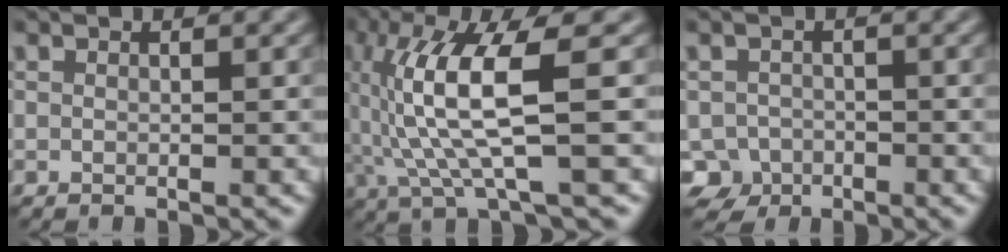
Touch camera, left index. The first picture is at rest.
{"total": 8.6, "force": [0.4, 1.8, 8.4], "torque": [-0.177, 0.001, 0.015]}
{"total": 3.6, "force": [-2.2, 2.9, 0.5], "torque": [0.007, 0.001, -0.040]}